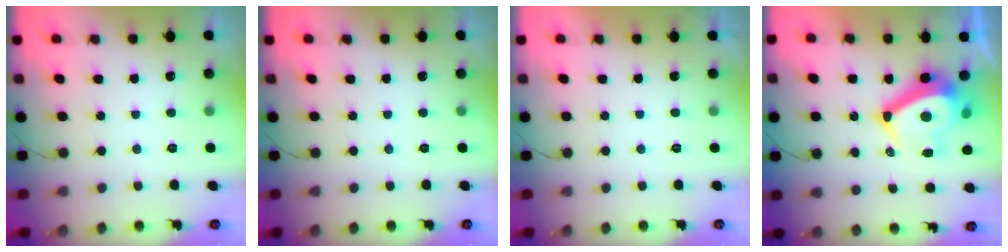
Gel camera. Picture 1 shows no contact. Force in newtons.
{"total": 0.0}
{"total": 2.2, "press": 2.2, "slide": 0.4}
{"total": 13.3, "press": 12.8, "slide": 3.6}